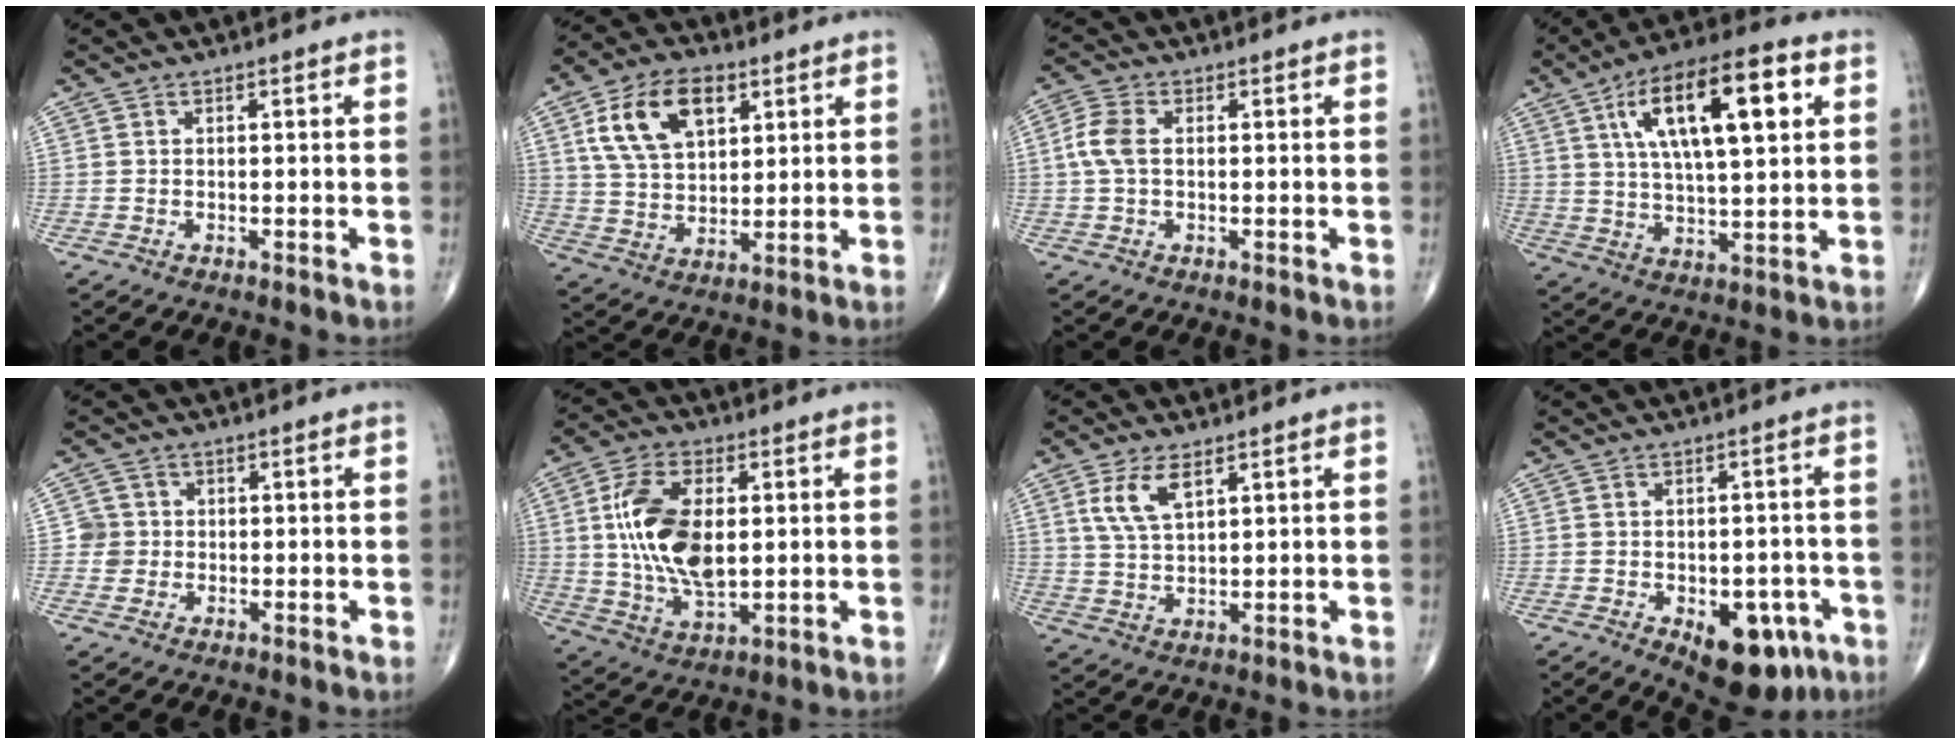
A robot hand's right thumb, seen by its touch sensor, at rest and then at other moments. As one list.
[{"total": 14.0, "force": [5.8, 8.3, 9.7], "torque": [-0.157, -0.010, 0.111]}, {"total": 4.7, "force": [0.4, 2.8, 3.7], "torque": [-0.097, 0.015, 0.003]}, {"total": 19.0, "force": [6.5, 6.6, 16.5], "torque": [-0.262, 0.002, 0.103]}, {"total": 2.9, "force": [-0.1, 2.9, 0.1], "torque": [0.024, 0.009, -0.007]}, {"total": 15.4, "force": [1.8, 8.1, 12.9], "torque": [-0.245, -0.007, 0.039]}, {"total": 6.5, "force": [3.1, 2.9, 4.9], "torque": [-0.094, -0.009, 0.068]}, {"total": 12.1, "force": [-5.4, 6.7, 8.6], "torque": [-0.078, 0.018, -0.060]}]